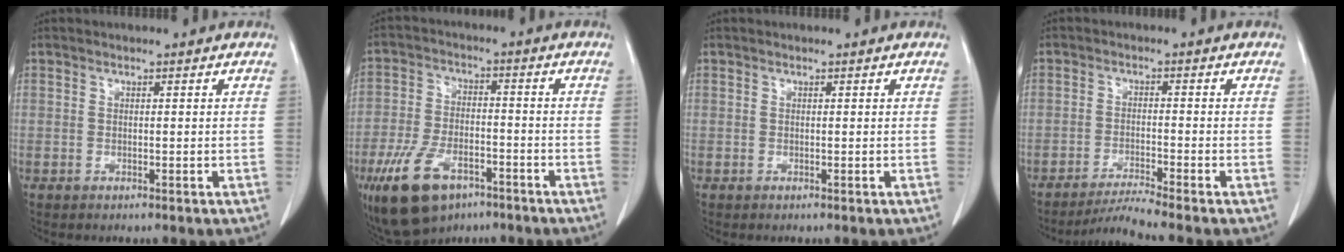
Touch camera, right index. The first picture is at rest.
{"total": 12.1, "force": [-7.1, 6.0, 7.7], "torque": [-0.161, -0.004, -0.120]}
{"total": 0.0}
{"total": 4.6, "force": [-3.9, -2.1, 1.1], "torque": [-0.026, -0.022, -0.073]}